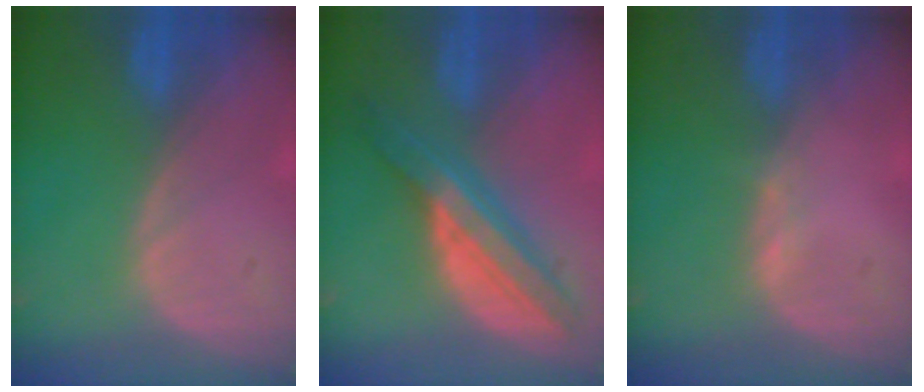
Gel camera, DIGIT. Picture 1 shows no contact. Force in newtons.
{"total": 8.5, "press": 8.5, "slide": 0.5}
{"total": 0.6, "press": 0.5, "slide": 0.4}